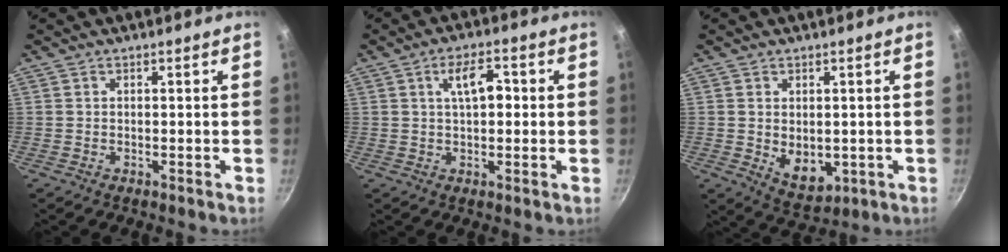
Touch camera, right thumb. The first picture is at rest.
{"total": 6.4, "force": [1.1, 3.0, 5.6], "torque": [-0.081, 0.011, 0.014]}
{"total": 7.0, "force": [-0.2, 4.7, 5.2], "torque": [-0.068, -0.016, 0.013]}